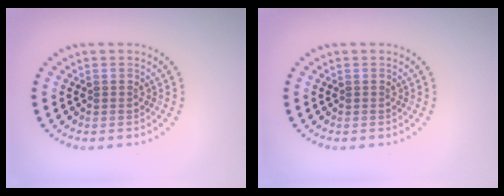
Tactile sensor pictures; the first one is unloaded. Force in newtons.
{"total": 0.0}